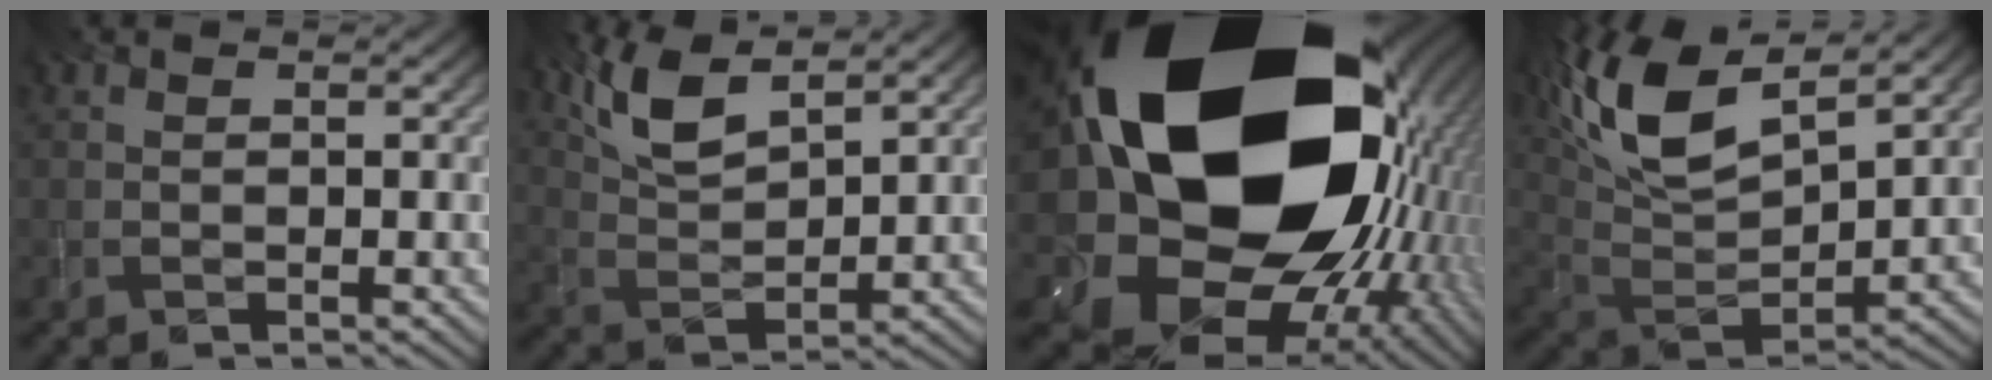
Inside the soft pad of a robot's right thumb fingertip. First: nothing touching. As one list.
[{"total": 7.8, "force": [5.3, 2.4, 5.2], "torque": [-0.123, 0.004, 0.110]}, {"total": 25.0, "force": [3.5, 17.4, 17.6], "torque": [-0.345, -0.097, 0.085]}, {"total": 14.9, "force": [7.8, 5.9, 11.2], "torque": [-0.266, 0.026, 0.153]}]